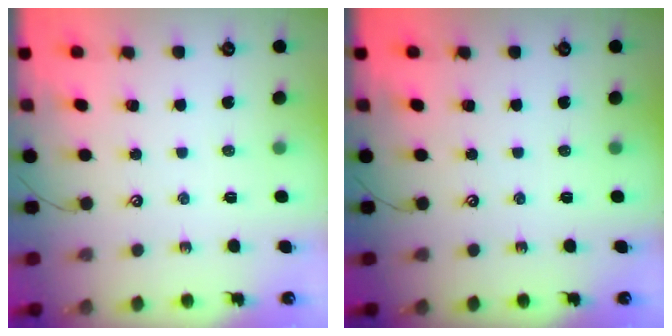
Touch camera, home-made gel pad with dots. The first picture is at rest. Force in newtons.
{"total": 0.0}